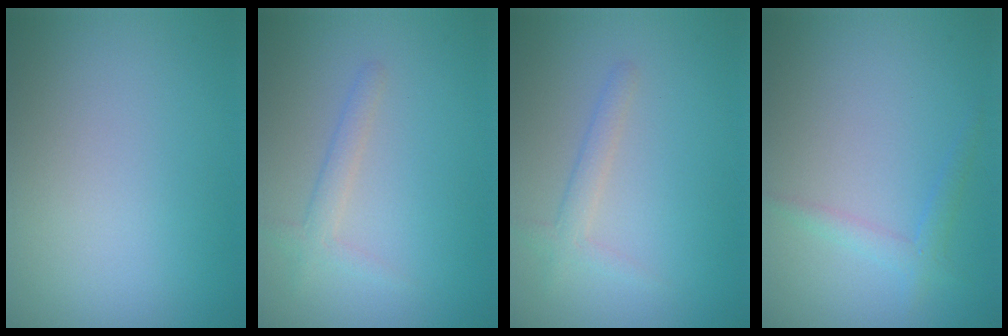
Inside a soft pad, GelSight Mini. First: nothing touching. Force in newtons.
{"total": 1.7, "press": 1.7, "slide": 0.1}
{"total": 1.7, "press": 1.7, "slide": 0.1}
{"total": 1.5, "press": 1.5, "slide": 0.1}